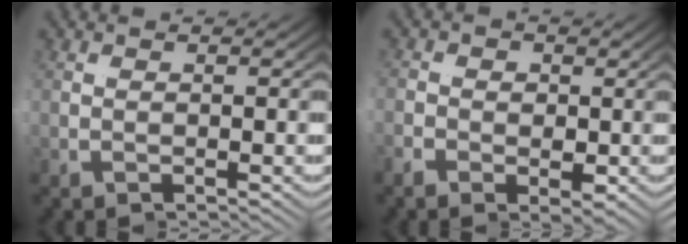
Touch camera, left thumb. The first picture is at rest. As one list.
[{"total": 0.9, "force": [0.7, 0.6, 0.0], "torque": [-0.004, 0.014, -0.005]}]